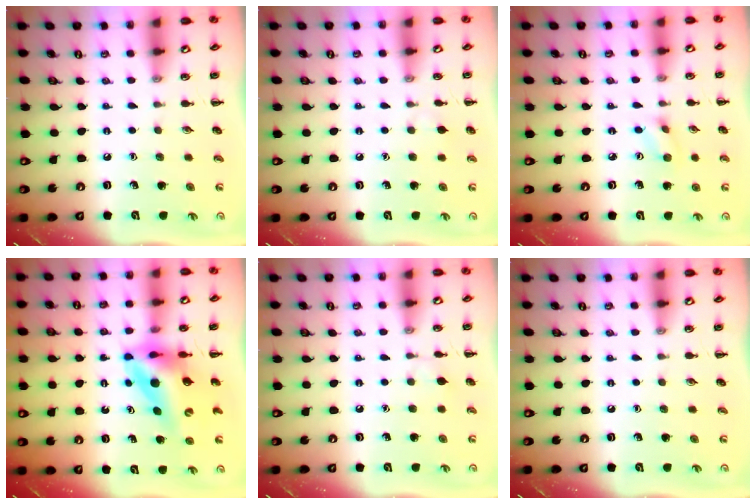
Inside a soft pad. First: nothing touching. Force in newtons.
{"total": 3.9, "press": 3.6, "slide": 1.6}
{"total": 4.3, "press": 4.1, "slide": 1.3}
{"total": 11.7, "press": 11.0, "slide": 4.1}
{"total": 4.1, "press": 3.9, "slide": 1.3}
{"total": 0.0}